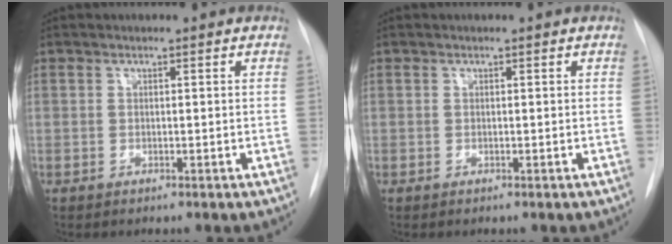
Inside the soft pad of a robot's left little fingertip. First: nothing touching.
{"total": 0.0}